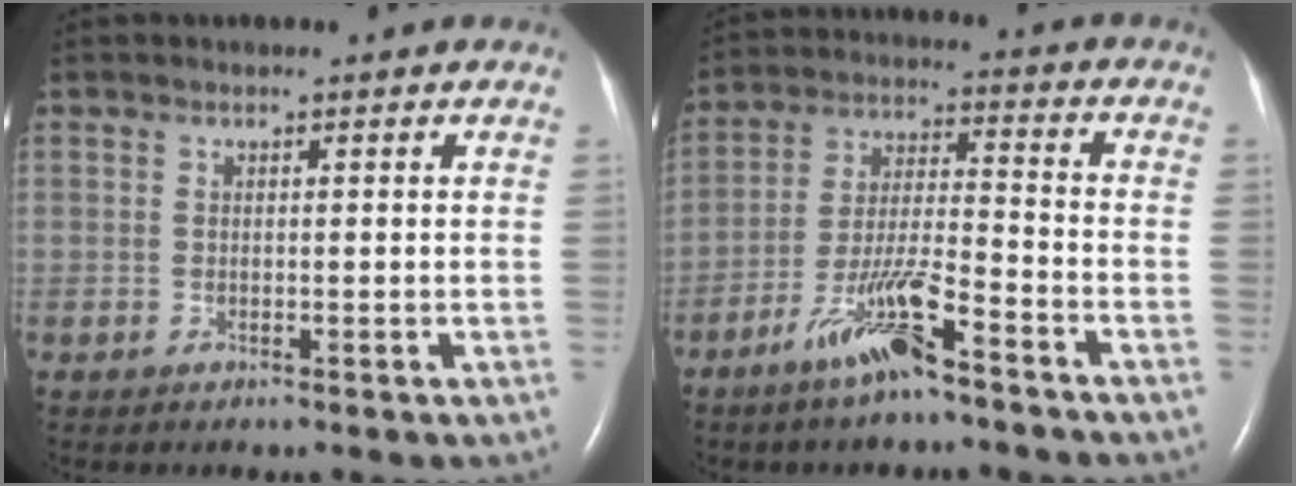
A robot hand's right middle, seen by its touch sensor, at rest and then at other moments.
{"total": 9.9, "force": [-6.7, 1.1, 7.3], "torque": [-0.148, -0.011, -0.127]}